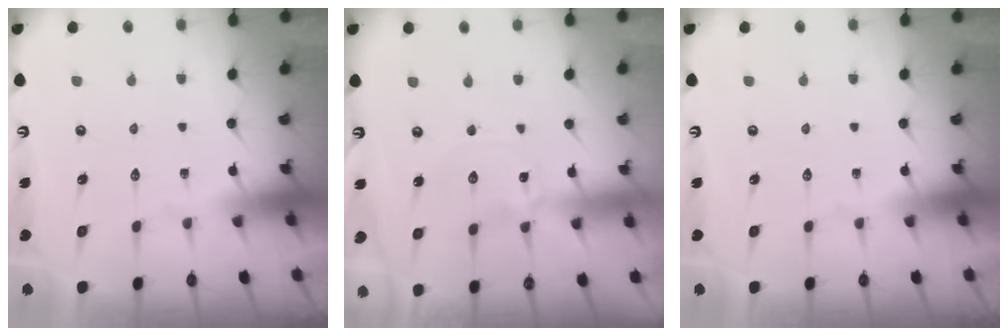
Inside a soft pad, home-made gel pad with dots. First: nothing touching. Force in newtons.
{"total": 0.0}
{"total": 0.0}